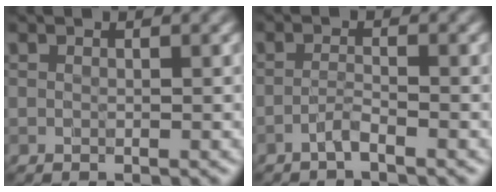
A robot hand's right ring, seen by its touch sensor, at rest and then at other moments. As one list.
[{"total": 1.2, "force": [-1.0, -0.1, 0.7], "torque": [-0.010, 0.006, -0.026]}]